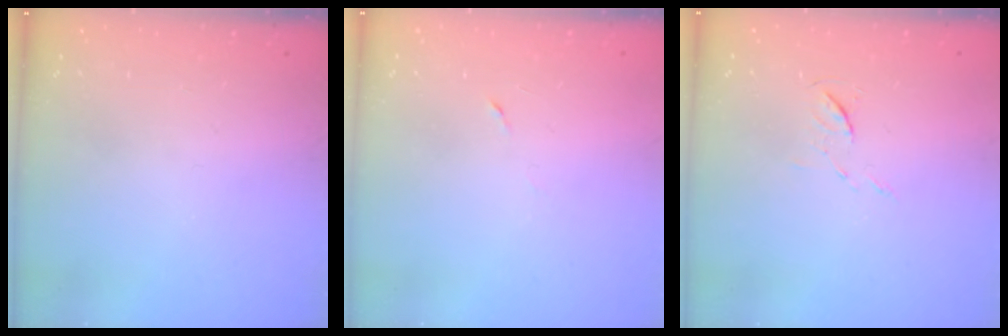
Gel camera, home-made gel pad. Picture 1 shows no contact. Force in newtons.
{"total": 3.3, "press": 3.0, "slide": 1.4}
{"total": 5.3, "press": 5.3, "slide": 0.5}